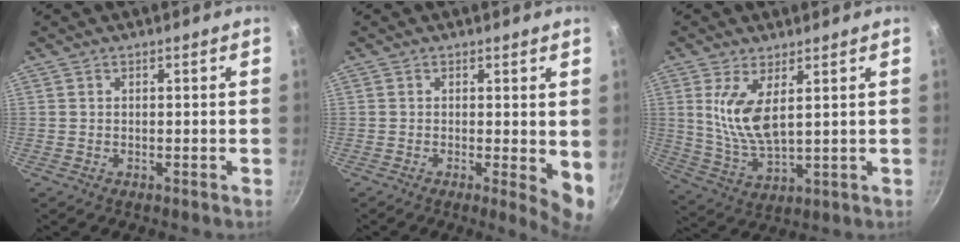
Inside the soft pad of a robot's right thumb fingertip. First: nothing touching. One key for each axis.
{"total": 5.7, "fx": 0.2, "fy": 1.5, "fz": 5.4, "tx": -0.067, "ty": -0.014, "tz": 0.003}
{"total": 9.4, "fx": 3.1, "fy": 3.7, "fz": 8.0, "tx": -0.159, "ty": -0.029, "tz": 0.071}